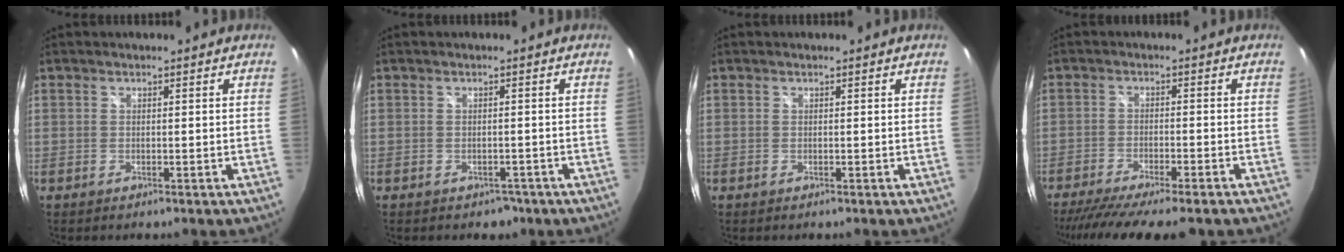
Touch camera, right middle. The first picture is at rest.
{"total": 2.7, "force": [-1.7, 2.0, 0.7], "torque": [-0.014, -0.003, -0.017]}
{"total": 0.0}
{"total": 12.7, "force": [-10.6, 0.9, 7.0], "torque": [-0.144, -0.042, -0.164]}